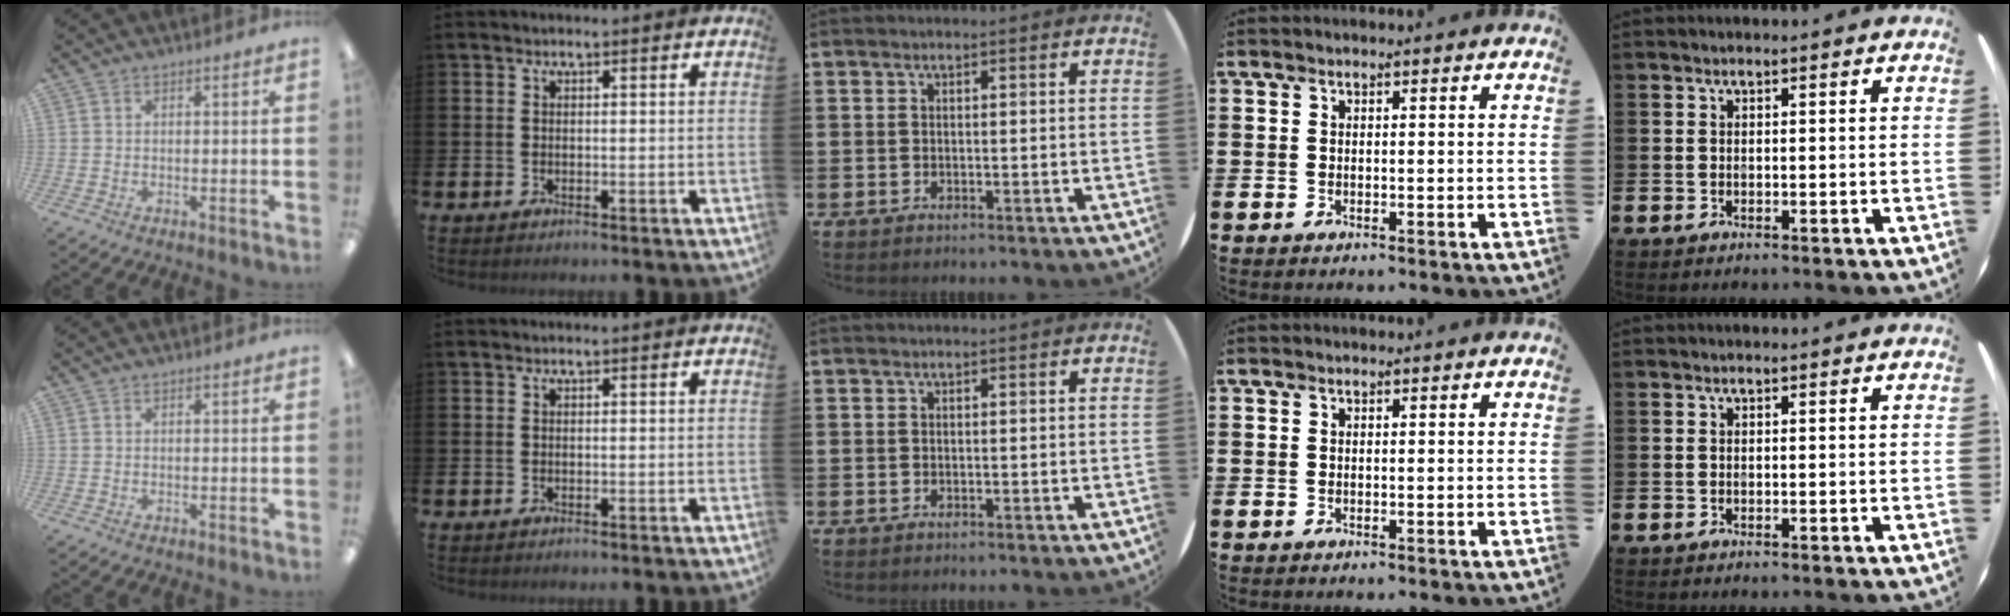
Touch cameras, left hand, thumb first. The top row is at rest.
{}